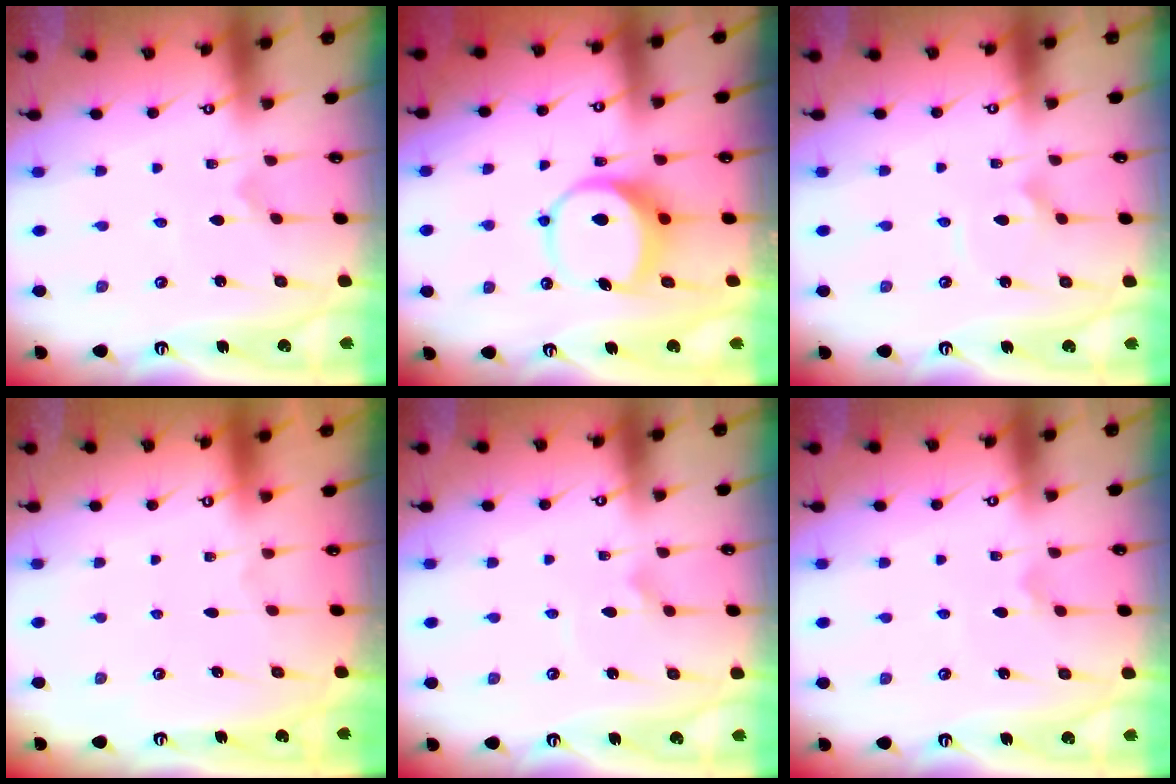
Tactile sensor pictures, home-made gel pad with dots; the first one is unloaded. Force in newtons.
{"total": 8.4, "press": 8.2, "slide": 1.4}
{"total": 2.2, "press": 2.2, "slide": 0.1}
{"total": 0.0}
{"total": 2.7, "press": 2.7, "slide": 0.2}
{"total": 2.5, "press": 2.5, "slide": 0.1}